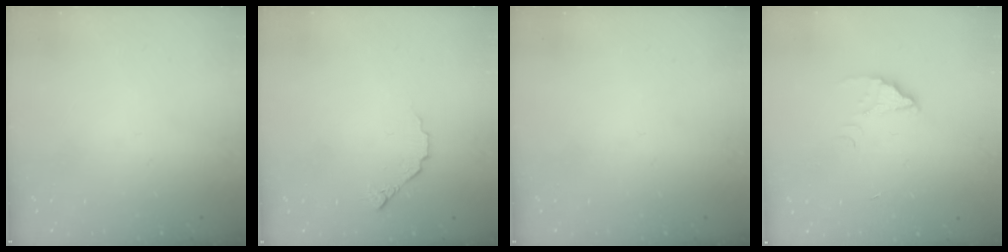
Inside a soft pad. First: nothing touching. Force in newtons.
{"total": 4.4, "press": 4.3, "slide": 0.5}
{"total": 0.0}
{"total": 2.7, "press": 2.7, "slide": 0.1}